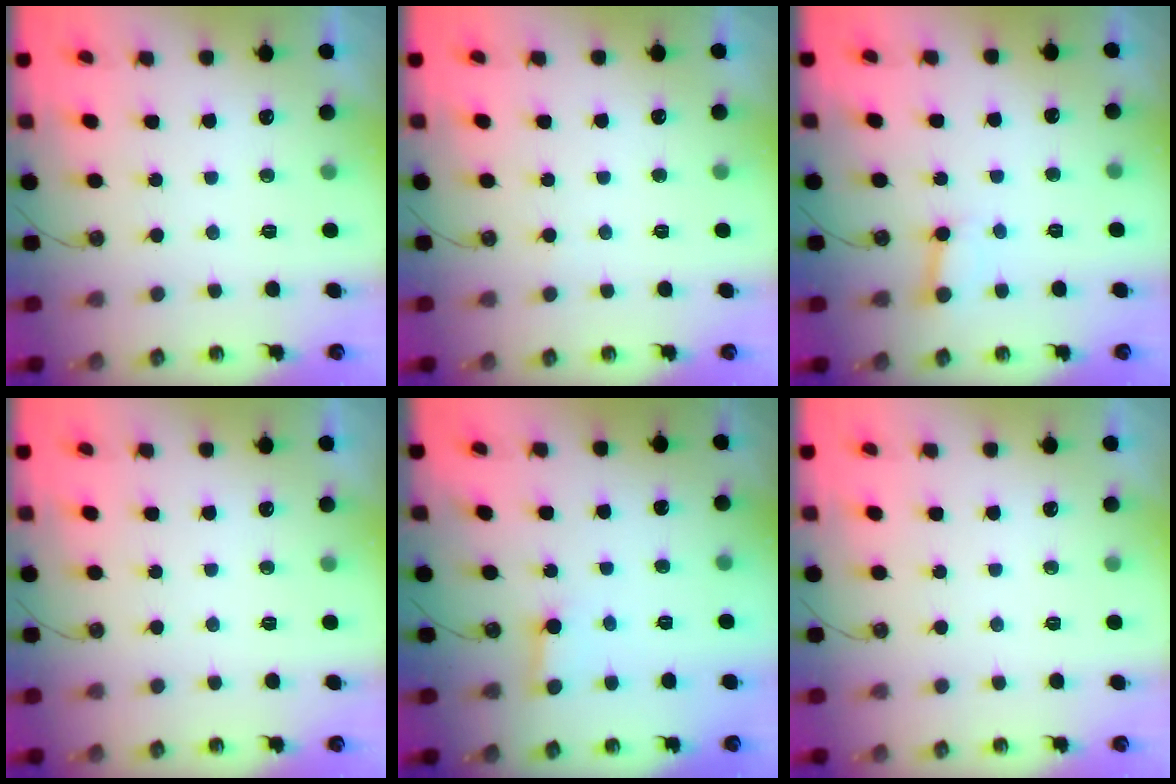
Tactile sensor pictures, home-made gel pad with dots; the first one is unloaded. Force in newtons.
{"total": 3.7, "press": 3.7, "slide": 0.3}
{"total": 2.7, "press": 2.7, "slide": 0.2}
{"total": 0.0}
{"total": 2.7, "press": 2.7, "slide": 0.1}
{"total": 0.0}